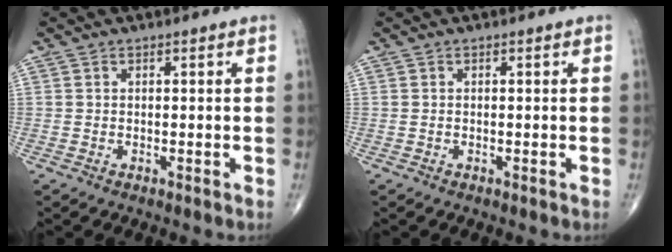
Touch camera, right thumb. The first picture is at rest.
{"total": 0.0}